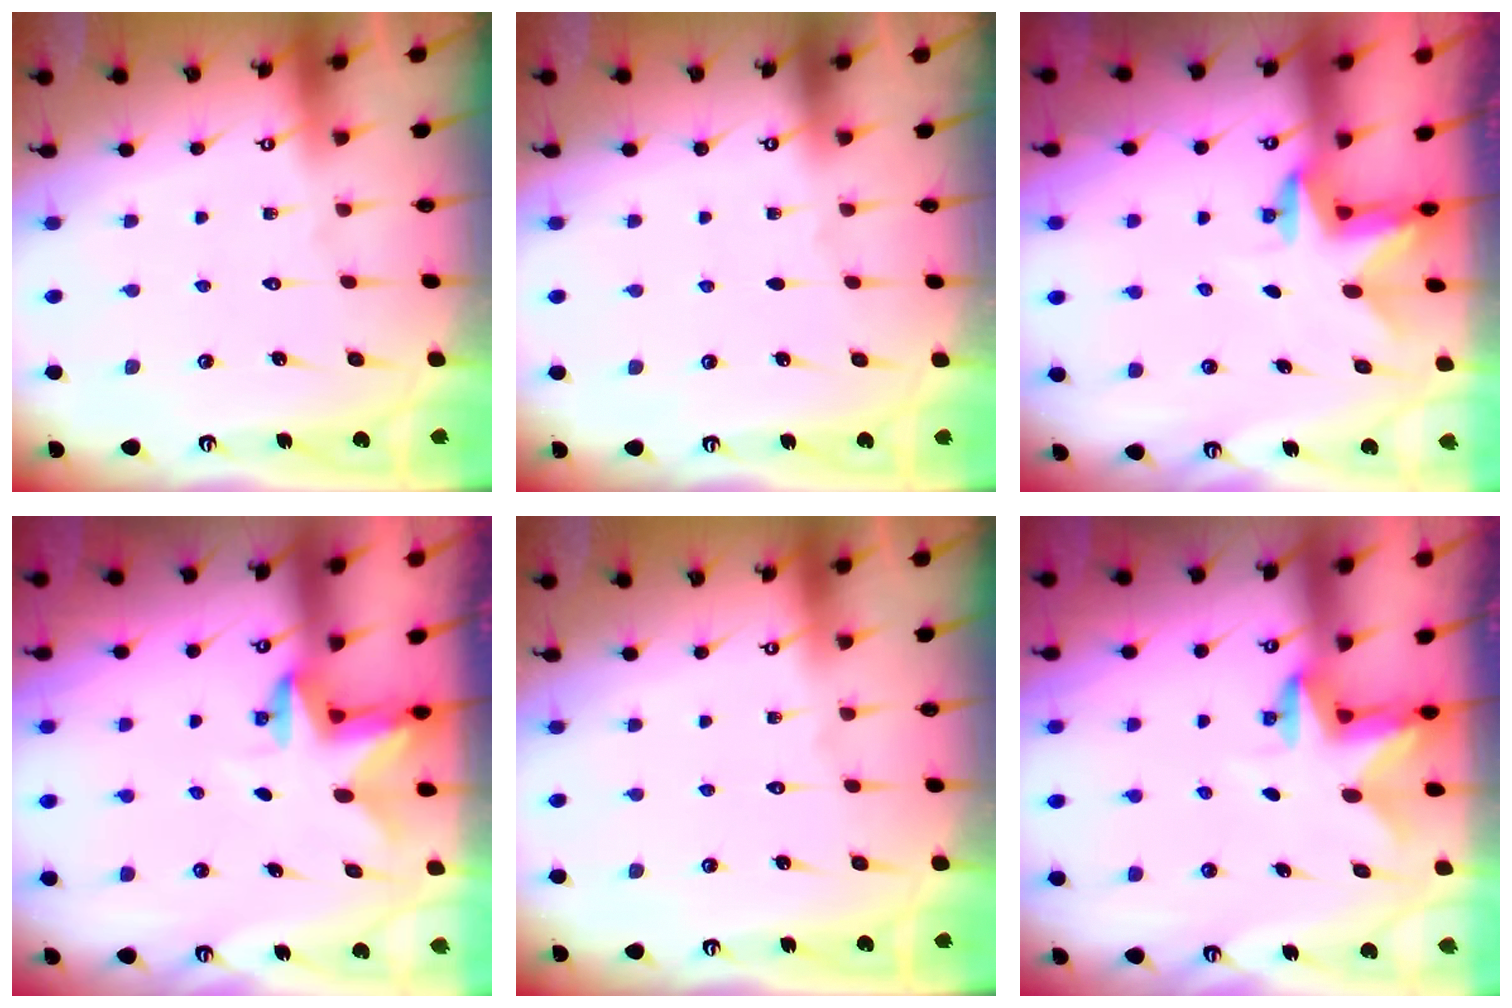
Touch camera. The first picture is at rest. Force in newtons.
{"total": 0.0}
{"total": 2.4, "press": 2.4, "slide": 0.3}
{"total": 2.8, "press": 2.7, "slide": 0.5}
{"total": 0.0}
{"total": 2.7, "press": 2.6, "slide": 0.5}